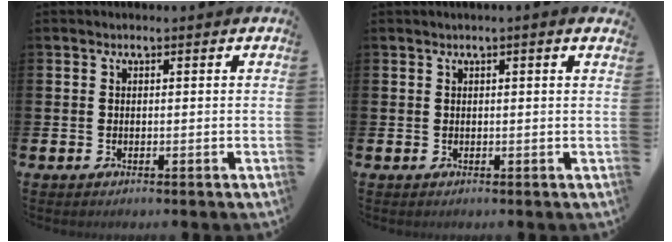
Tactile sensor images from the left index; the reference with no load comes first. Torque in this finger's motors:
{"motor_torque": [0.93, -1.12, 0.47, 0.10]}